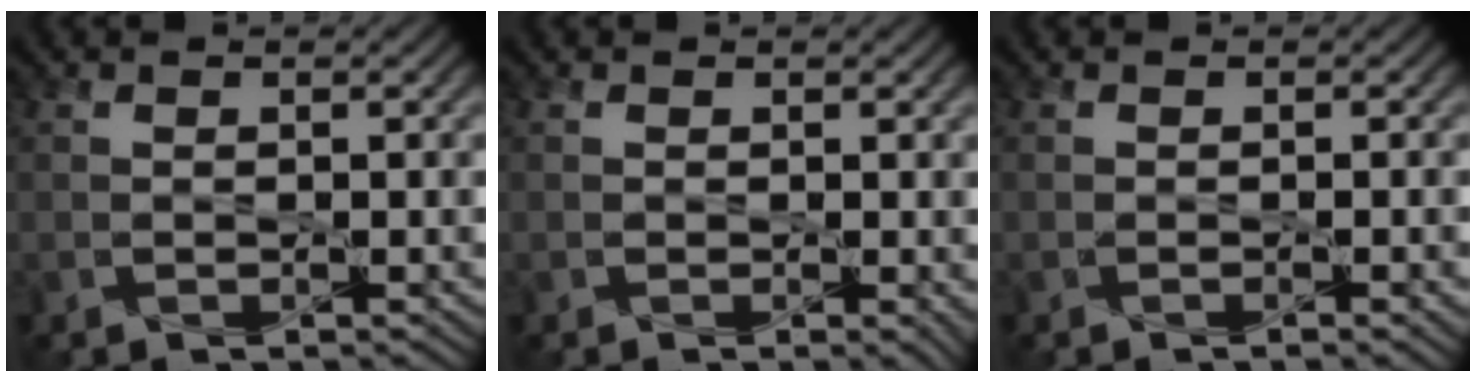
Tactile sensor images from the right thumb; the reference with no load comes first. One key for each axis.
{"total": 0.7, "fx": 0.0, "fy": 0.3, "fz": 0.7, "tx": -0.009, "ty": -0.004, "tz": 0.000}
{"total": 1.1, "fx": -0.6, "fy": 0.1, "fz": 1.0, "tx": -0.014, "ty": -0.001, "tz": -0.009}